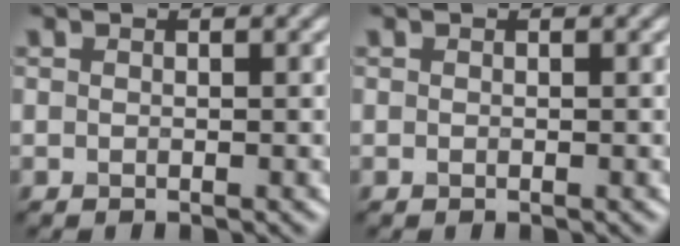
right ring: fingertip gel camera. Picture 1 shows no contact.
{"total": 0.0}